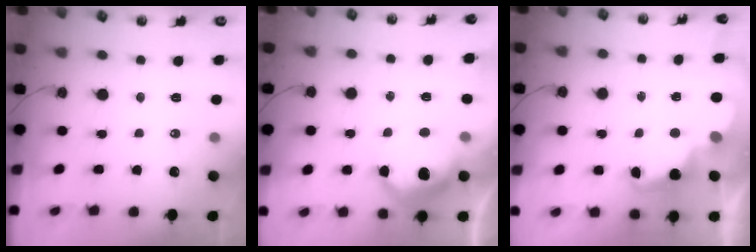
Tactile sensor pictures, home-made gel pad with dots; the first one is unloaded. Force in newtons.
{"total": 12.1, "press": 12.0, "slide": 0.7}
{"total": 3.4, "press": 3.3, "slide": 0.6}